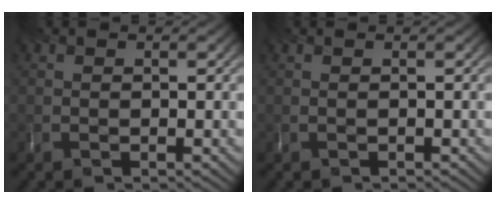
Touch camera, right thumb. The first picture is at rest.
{"total": 0.0}